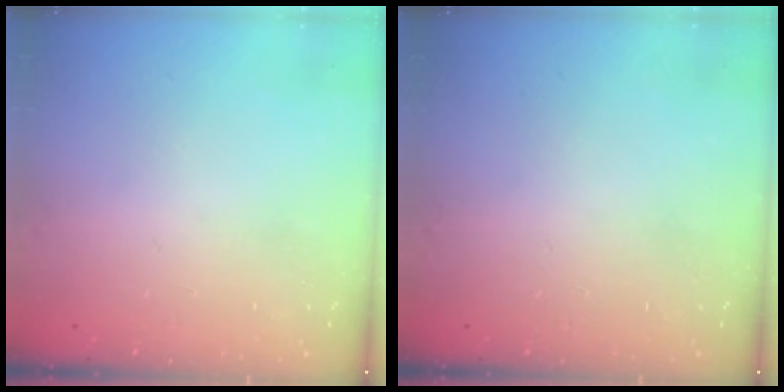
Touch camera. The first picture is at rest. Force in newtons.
{"total": 0.0}